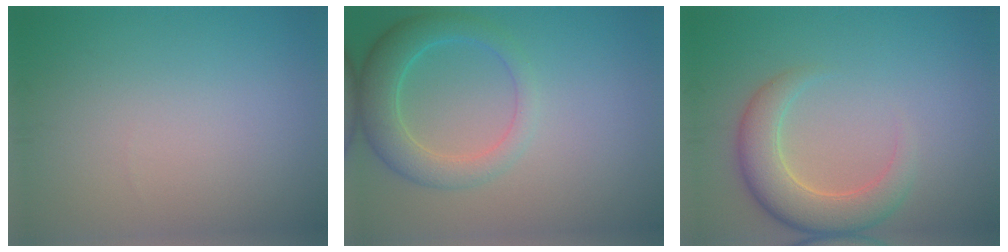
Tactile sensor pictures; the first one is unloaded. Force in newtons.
{"total": 4.4, "press": 4.4, "slide": 0.3}
{"total": 5.2, "press": 5.2, "slide": 0.3}